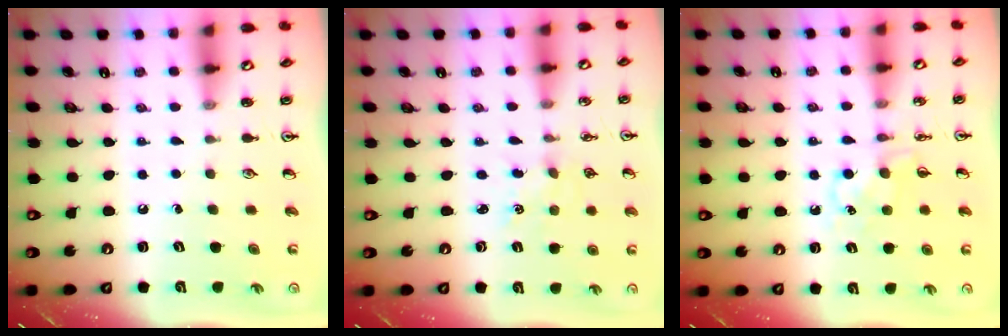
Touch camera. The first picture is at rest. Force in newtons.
{"total": 2.1, "press": 2.1, "slide": 0.3}
{"total": 6.8, "press": 6.8, "slide": 0.9}